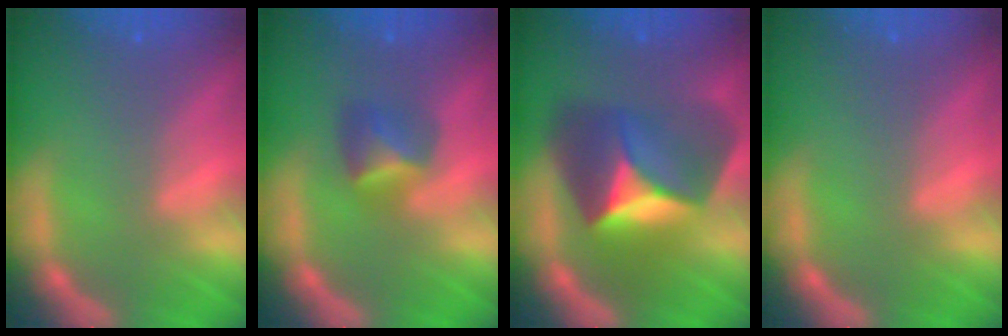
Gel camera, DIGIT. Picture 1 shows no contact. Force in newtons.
{"total": 2.9}
{"total": 9.0}
{"total": 0.0}